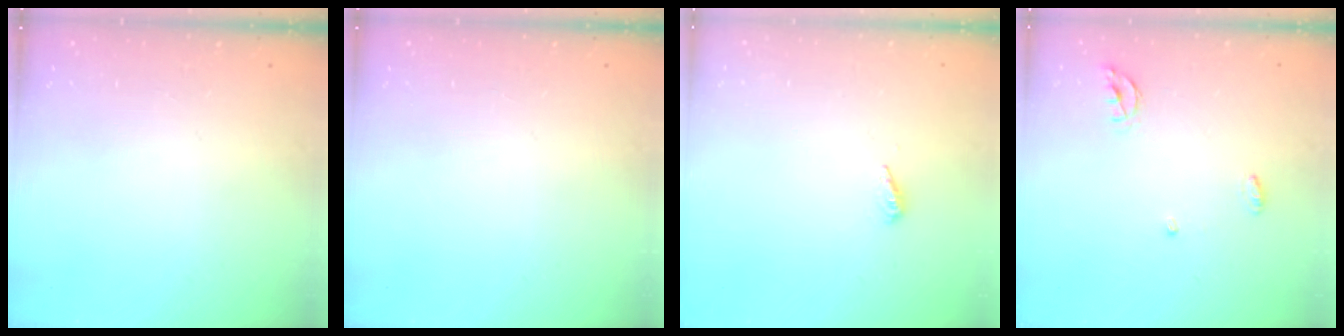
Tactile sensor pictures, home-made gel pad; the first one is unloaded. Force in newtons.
{"total": 0.0}
{"total": 2.9, "press": 2.9, "slide": 0.3}
{"total": 5.0, "press": 5.0, "slide": 0.5}